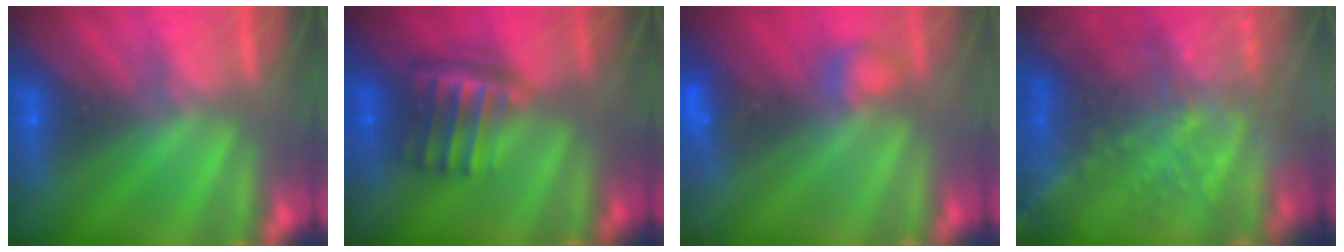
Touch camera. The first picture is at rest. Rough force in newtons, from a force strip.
{"total": 6.8}
{"total": 2.8}
{"total": 7.3}